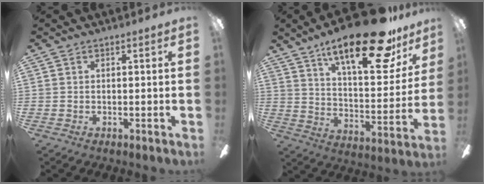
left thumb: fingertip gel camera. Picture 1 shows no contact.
{"total": 24.4, "force": [16.6, 7.6, 16.1], "torque": [-0.242, -0.100, 0.268]}